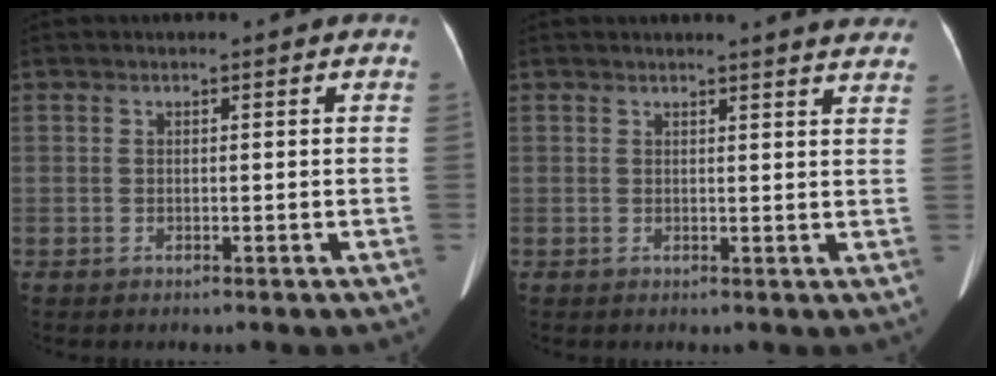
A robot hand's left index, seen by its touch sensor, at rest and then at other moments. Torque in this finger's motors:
{"motor_torque": [0.56, -0.81, 0.02, -0.04]}